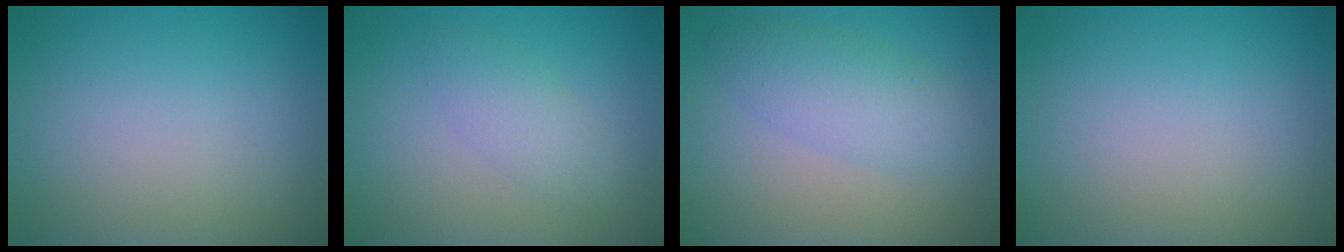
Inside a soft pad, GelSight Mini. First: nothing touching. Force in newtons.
{"total": 2.2, "press": 2.2, "slide": 0.1}
{"total": 3.5, "press": 3.5, "slide": 0.1}
{"total": 0.0}